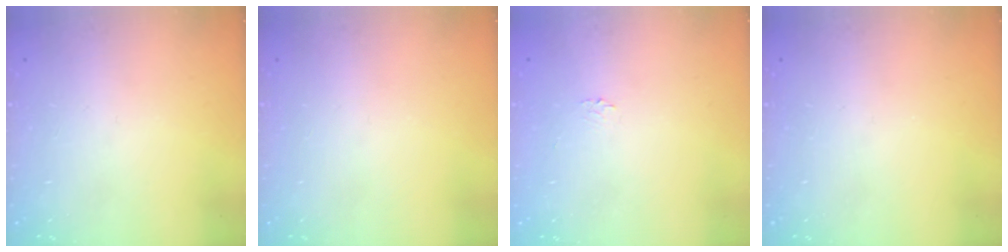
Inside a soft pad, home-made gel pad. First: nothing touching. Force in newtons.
{"total": 0.0}
{"total": 1.7, "press": 1.7, "slide": 0.3}
{"total": 0.0}